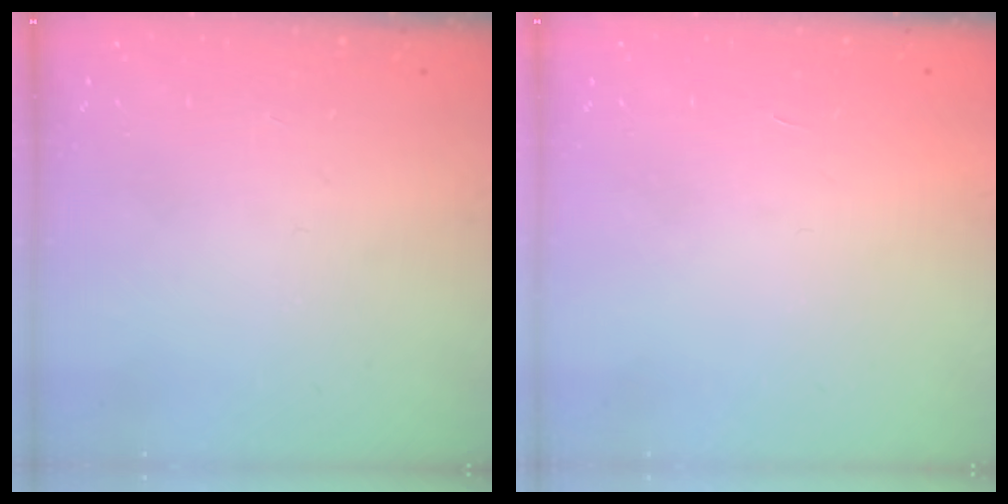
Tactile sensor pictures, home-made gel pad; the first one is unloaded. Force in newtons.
{"total": 1.7, "press": 1.7, "slide": 0.1}